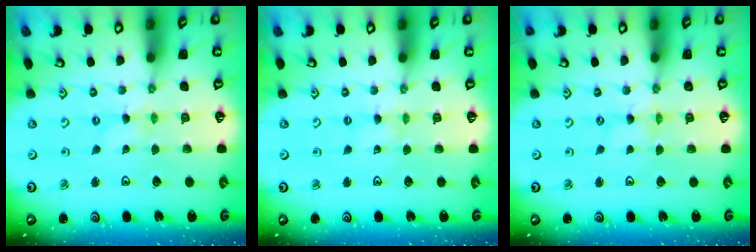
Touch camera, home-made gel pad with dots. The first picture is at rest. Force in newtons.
{"total": 2.0, "press": 2.0, "slide": 0.3}
{"total": 0.0}